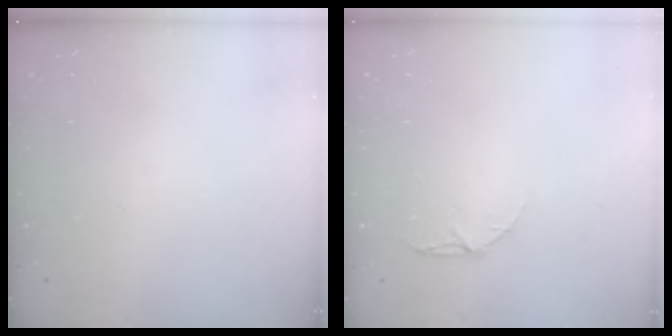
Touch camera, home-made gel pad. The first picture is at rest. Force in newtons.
{"total": 4.4, "press": 4.4, "slide": 0.5}